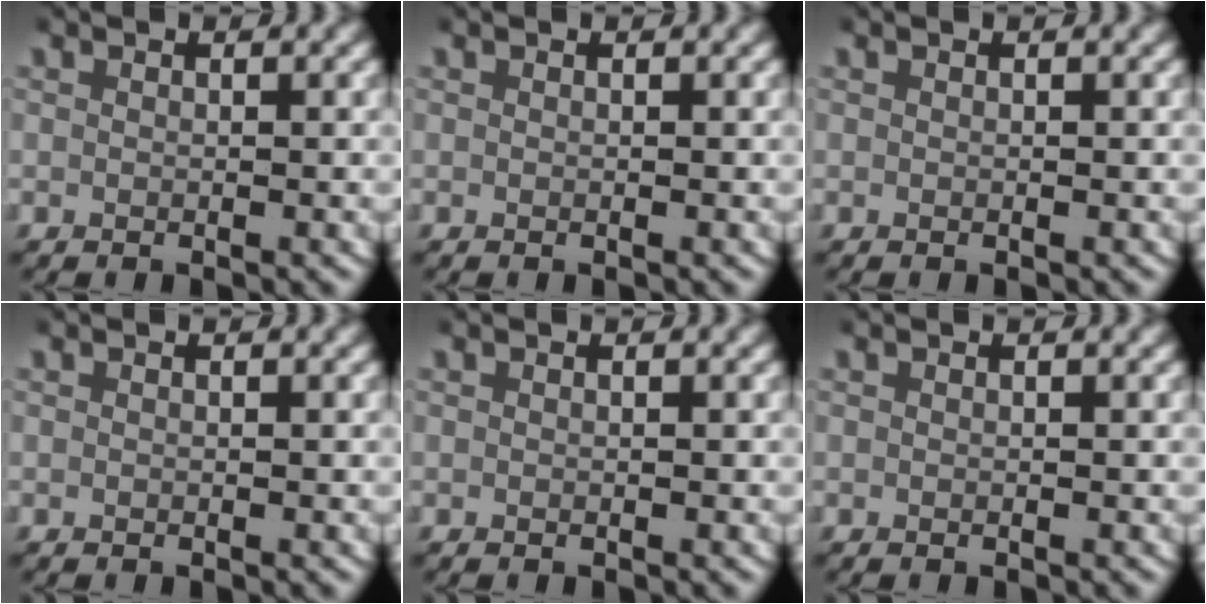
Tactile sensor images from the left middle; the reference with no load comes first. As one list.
[{"total": 0.0}, {"total": 0.0}, {"total": 0.0}, {"total": 0.0}, {"total": 0.0}]